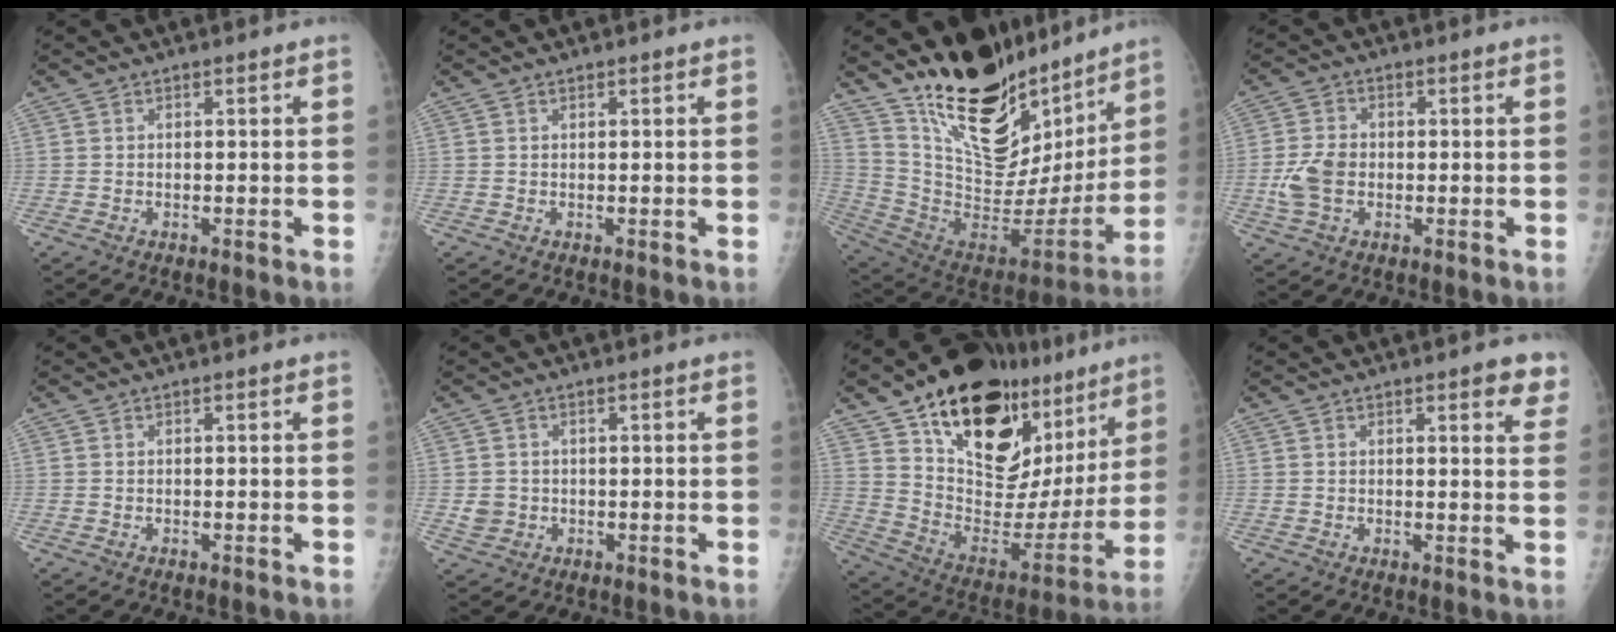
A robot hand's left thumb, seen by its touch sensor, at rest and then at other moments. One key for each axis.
{"total": 0.0}
{"total": 26.2, "fx": 19.2, "fy": 11.7, "fz": 13.3, "tx": -0.176, "ty": -0.106, "tz": 0.324}
{"total": 6.2, "fx": -1.1, "fy": 4.2, "fz": 4.3, "tx": -0.089, "ty": 0.008, "tz": -0.020}
{"total": 0.0}
{"total": 2.7, "fx": -0.4, "fy": 2.6, "fz": 0.9, "tx": -0.003, "ty": 0.003, "tz": -0.003}
{"total": 30.9, "fx": 18.2, "fy": 16.5, "fz": 18.7, "tx": -0.248, "ty": -0.045, "tz": 0.296}
{"total": 5.1, "fx": 3.2, "fy": 1.6, "fz": 3.6, "tx": -0.017, "ty": -0.012, "tz": 0.031}